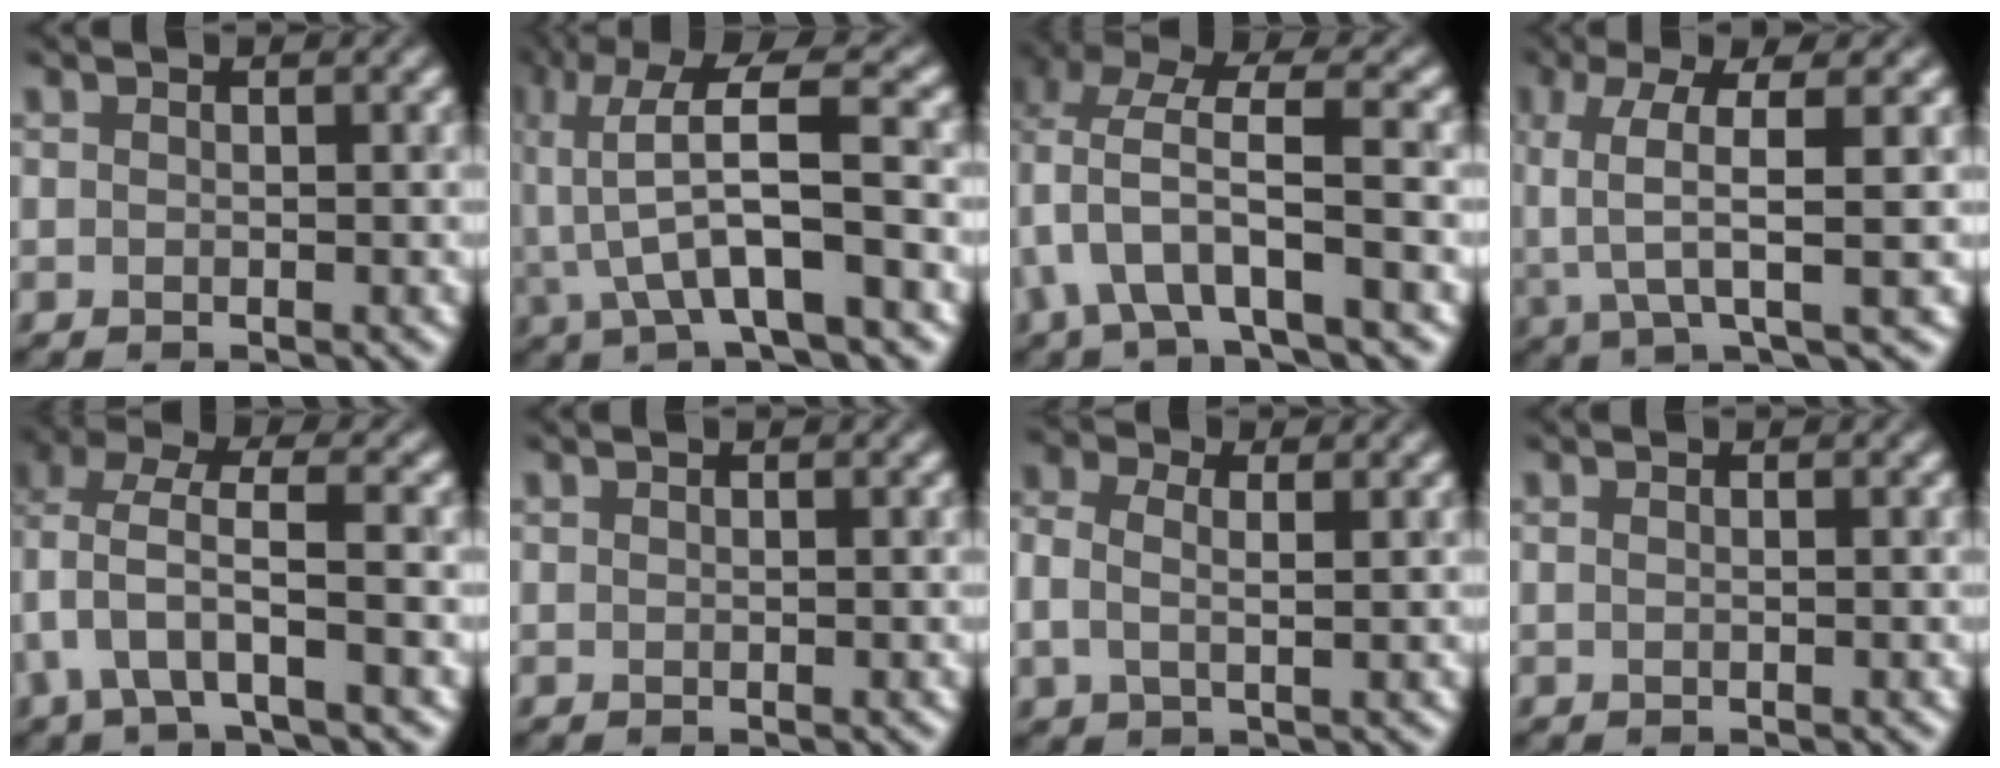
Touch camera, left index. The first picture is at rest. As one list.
[{"total": 7.9, "force": [-1.6, 2.2, 7.4], "torque": [-0.150, 0.020, -0.033]}, {"total": 6.0, "force": [-0.6, 2.0, 5.6], "torque": [-0.115, 0.011, -0.016]}, {"total": 6.0, "force": [0.5, 1.4, 5.8], "torque": [-0.115, 0.007, 0.010]}, {"total": 4.7, "force": [-0.7, 1.9, 4.3], "torque": [-0.089, 0.007, -0.018]}, {"total": 0.0}, {"total": 3.7, "force": [0.6, 2.5, 2.7], "torque": [-0.063, 0.014, 0.005]}, {"total": 0.7, "force": [0.1, 0.4, 0.6], "torque": [-0.001, -0.006, -0.006]}]